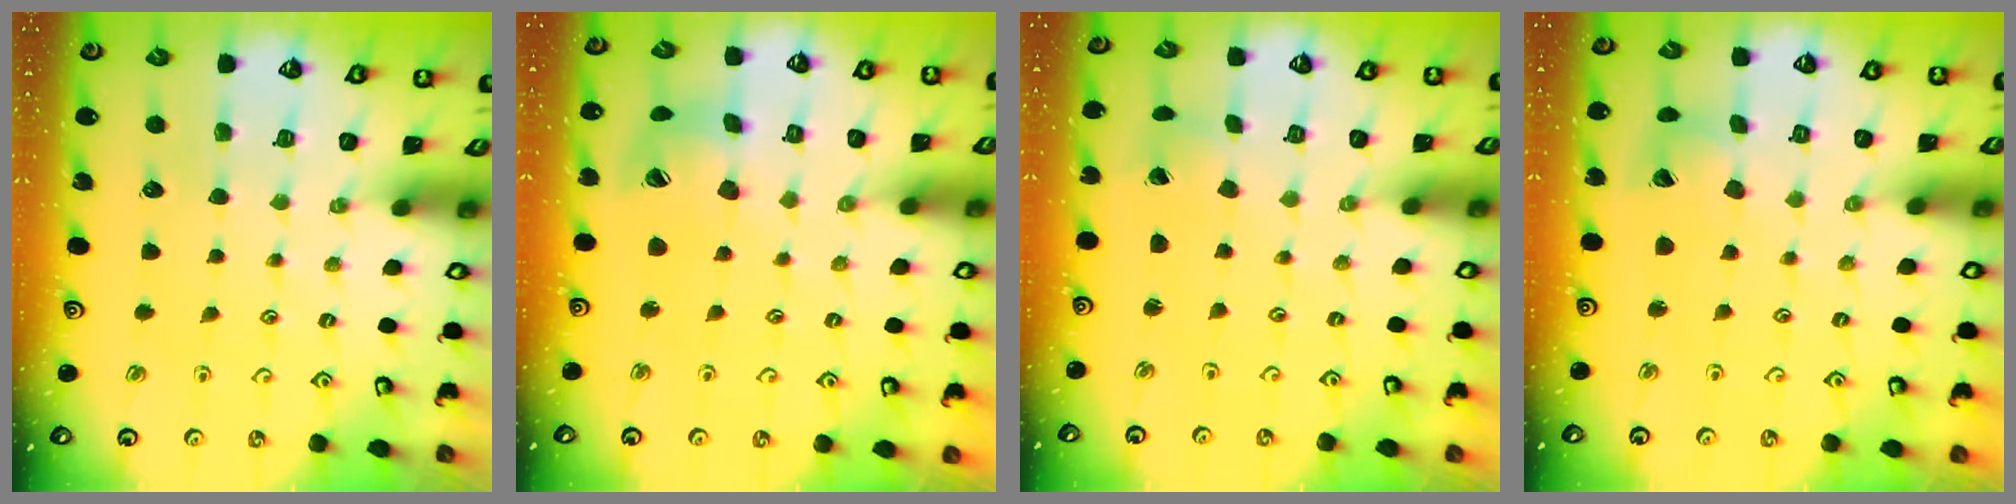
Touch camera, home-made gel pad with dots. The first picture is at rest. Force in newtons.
{"total": 15.0, "press": 14.8, "slide": 2.1}
{"total": 1.2, "press": 1.2, "slide": 0.1}
{"total": 8.7, "press": 8.7, "slide": 1.0}